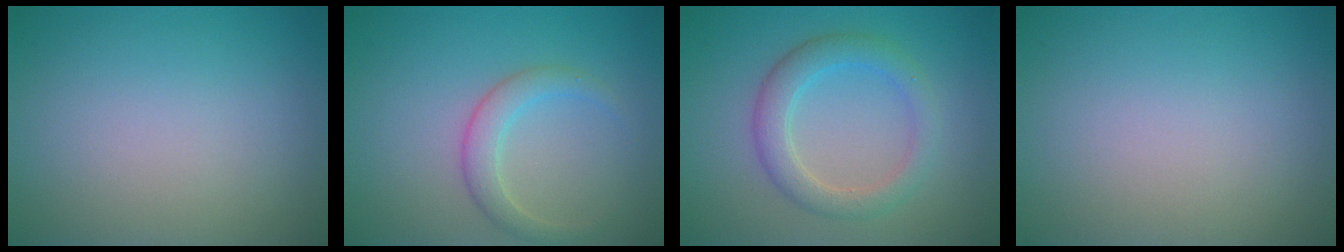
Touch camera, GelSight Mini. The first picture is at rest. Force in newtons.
{"total": 2.4, "press": 2.4, "slide": 0.1}
{"total": 3.4, "press": 3.4, "slide": 0.2}
{"total": 0.0}